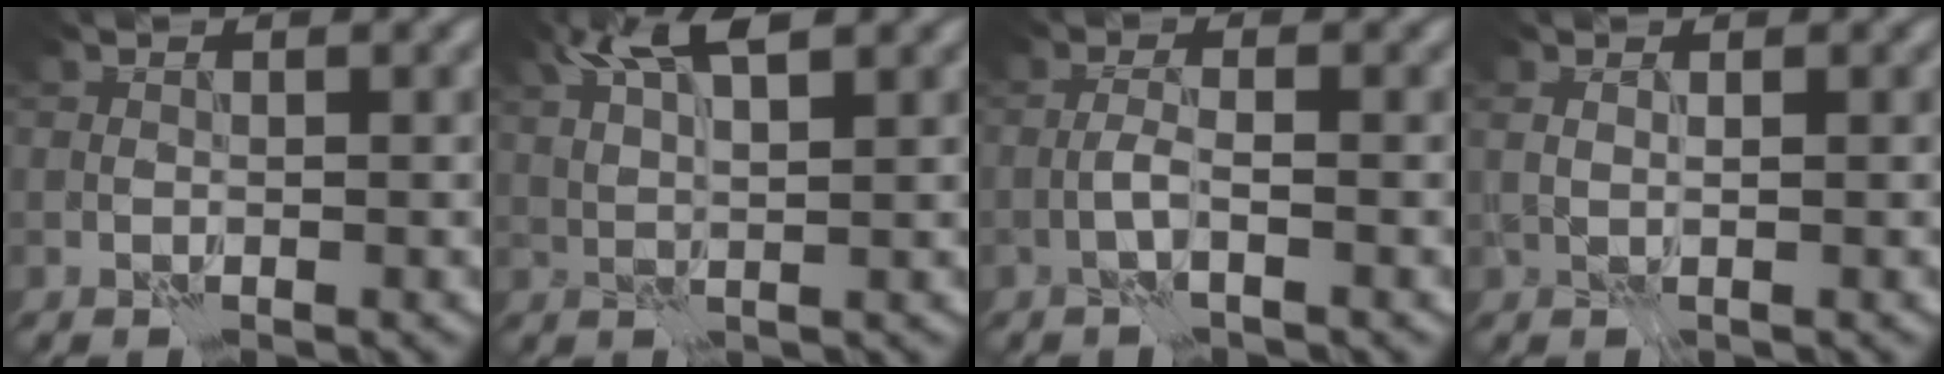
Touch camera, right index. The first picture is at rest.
{"total": 4.6, "force": [3.3, 0.6, 3.2], "torque": [-0.068, 0.009, 0.064]}
{"total": 0.9, "force": [-0.2, -0.6, 0.7], "torque": [-0.020, 0.004, -0.005]}
{"total": 1.1, "force": [1.0, -0.6, -0.1], "torque": [0.000, -0.002, 0.024]}